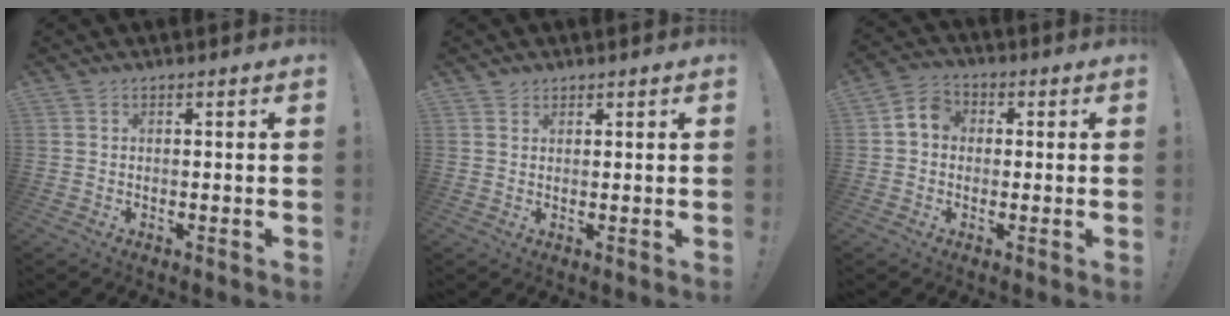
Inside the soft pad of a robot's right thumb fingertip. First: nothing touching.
{"total": 1.3, "force": [1.0, 0.8, 0.2], "torque": [-0.004, -0.003, 0.019]}
{"total": 5.6, "force": [0.1, 4.7, 3.0], "torque": [-0.045, 0.015, 0.005]}